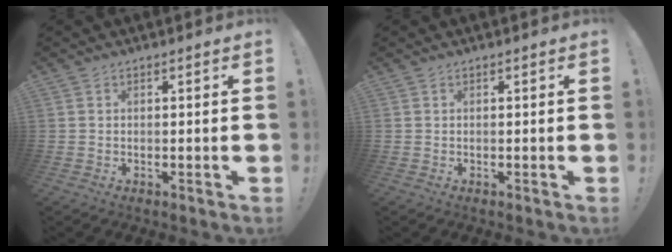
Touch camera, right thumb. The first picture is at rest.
{"total": 0.0}